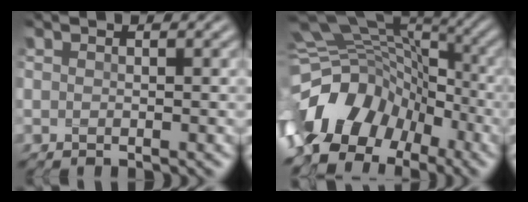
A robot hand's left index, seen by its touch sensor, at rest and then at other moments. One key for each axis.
{"total": 12.1, "fx": -6.4, "fy": 8.0, "fz": 6.5, "tx": -0.146, "ty": 0.011, "tz": -0.112}